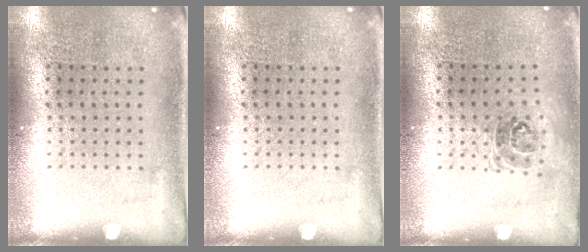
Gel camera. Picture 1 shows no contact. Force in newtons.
{"total": 0.0}
{"total": 1.1, "press": 0.9, "slide": 0.5}